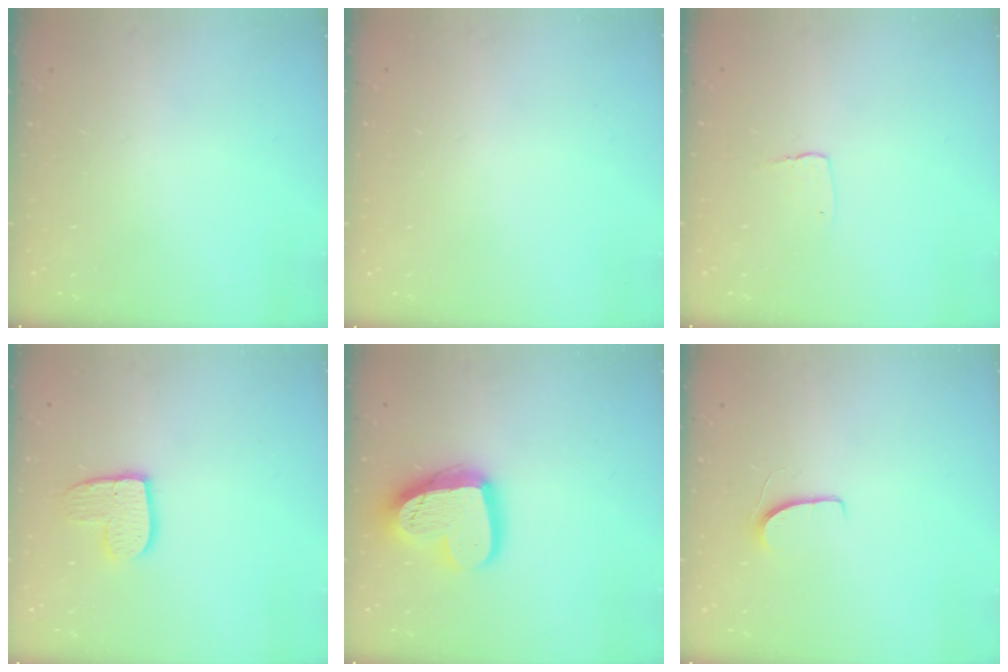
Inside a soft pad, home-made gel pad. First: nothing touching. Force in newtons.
{"total": 0.0}
{"total": 2.9, "press": 2.9, "slide": 0.2}
{"total": 10.7, "press": 10.7, "slide": 1.0}
{"total": 18.3, "press": 18.2, "slide": 1.6}
{"total": 5.1, "press": 5.0, "slide": 0.5}